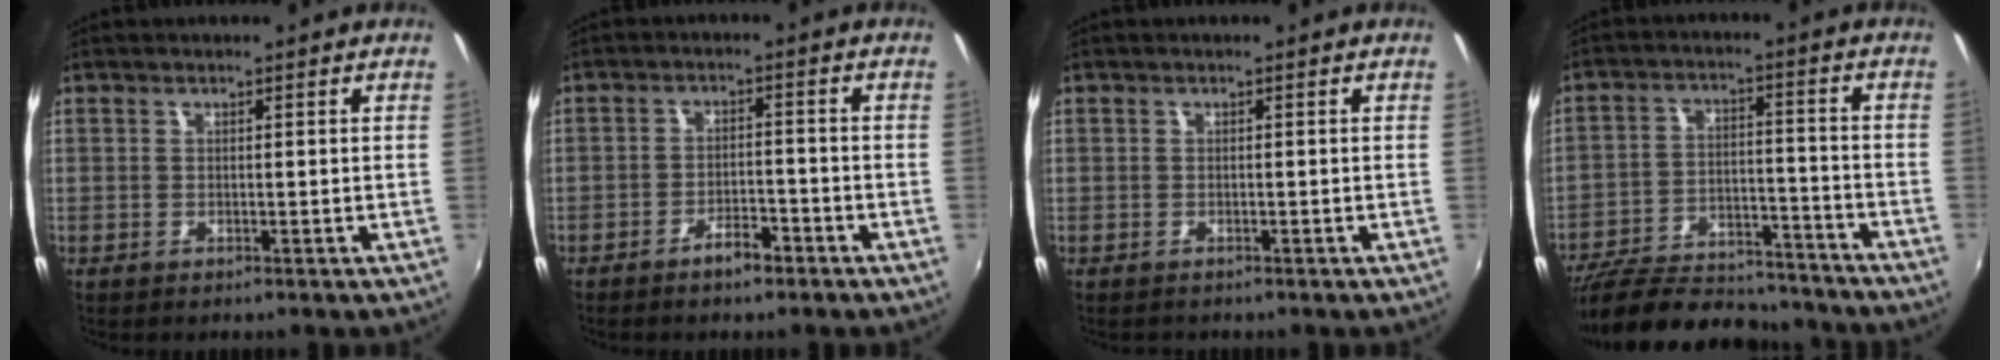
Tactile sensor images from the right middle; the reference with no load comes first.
{"total": 3.9, "force": [-2.9, 1.3, 2.2], "torque": [-0.050, 0.001, -0.045]}
{"total": 0.8, "force": [-0.6, 0.5, -0.1], "torque": [-0.002, -0.001, -0.011]}
{"total": 22.3, "force": [-19.3, 6.8, 8.9], "torque": [-0.181, -0.008, -0.283]}